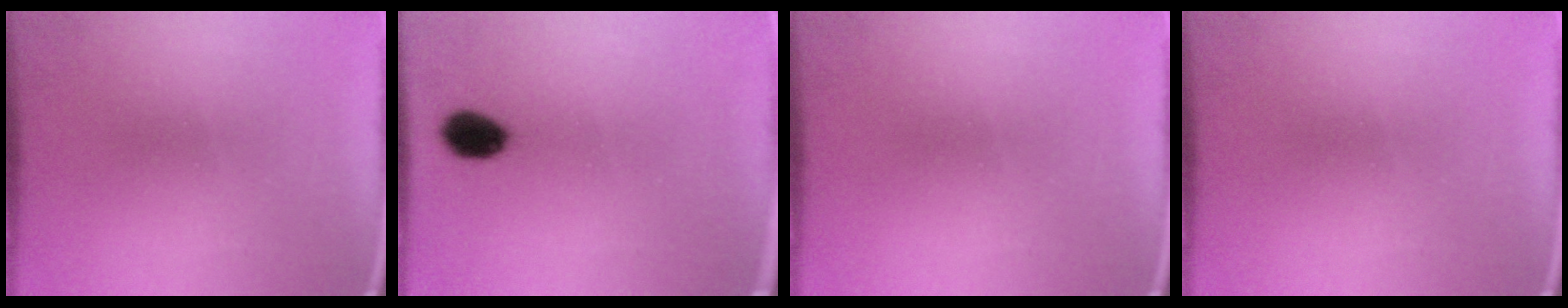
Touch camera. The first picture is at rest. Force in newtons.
{"total": 6.1}
{"total": 0.0}
{"total": 0.0}